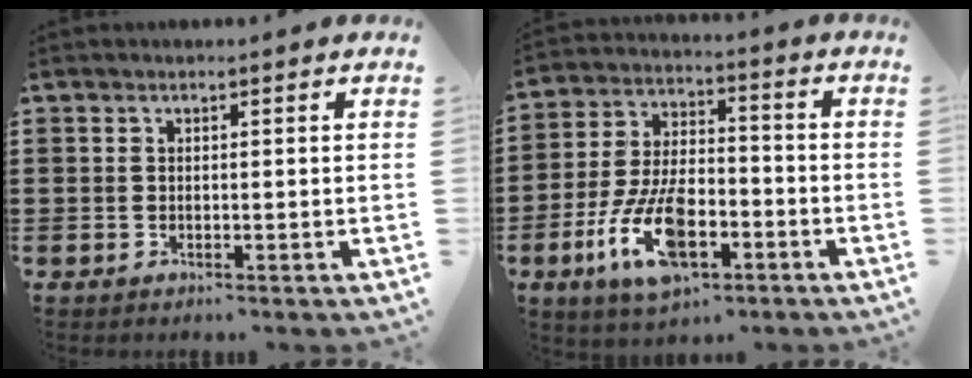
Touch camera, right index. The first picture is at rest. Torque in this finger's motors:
{"motor_torque": [2.14, 0.00, 1.05, 0.21]}